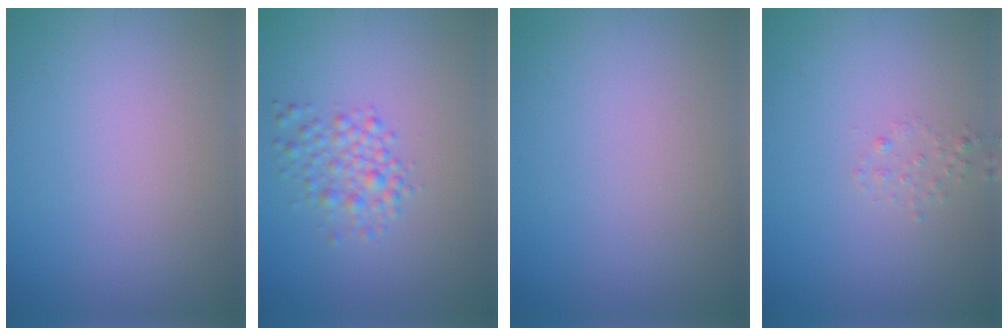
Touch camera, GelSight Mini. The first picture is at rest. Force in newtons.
{"total": 2.6, "press": 2.6, "slide": 0.1}
{"total": 0.0}
{"total": 0.8, "press": 0.8, "slide": 0.1}